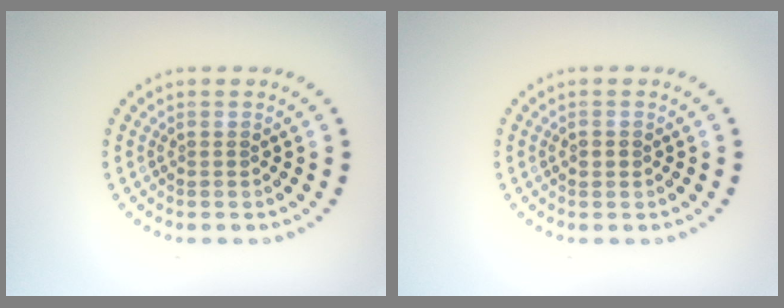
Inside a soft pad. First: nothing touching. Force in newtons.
{"total": 1.1, "press": 1.1, "slide": 0.2}